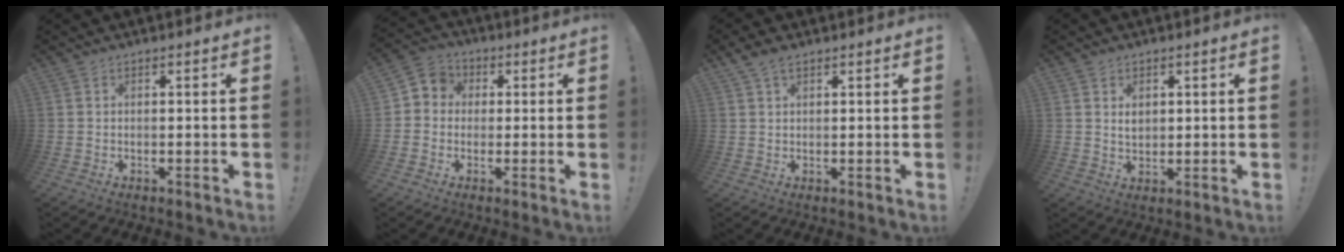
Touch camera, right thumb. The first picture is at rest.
{"total": 5.3, "force": [-0.8, 5.0, 1.6], "torque": [-0.021, 0.016, -0.013]}
{"total": 3.6, "force": [2.3, 1.8, 2.2], "torque": [-0.038, -0.006, 0.045]}
{"total": 3.4, "force": [1.5, 2.5, 1.8], "torque": [-0.009, -0.009, 0.021]}